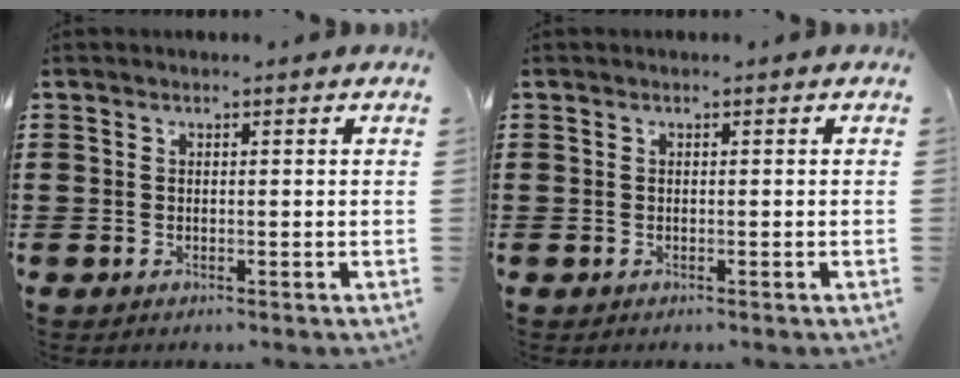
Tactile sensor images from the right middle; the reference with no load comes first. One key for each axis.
{"total": 0.0}